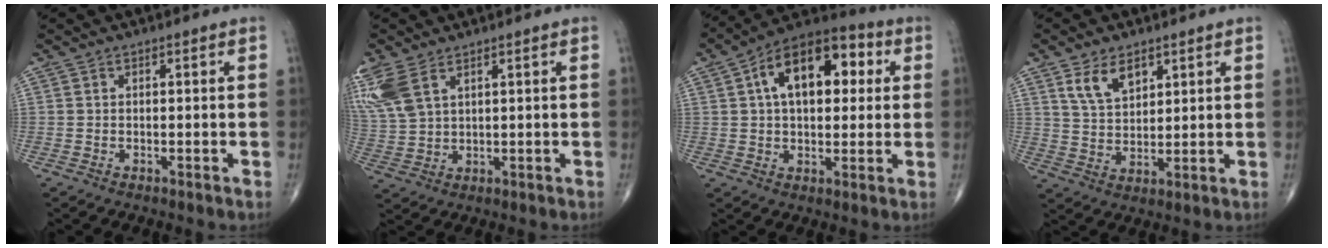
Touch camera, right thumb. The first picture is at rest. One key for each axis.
{"total": 9.9, "fx": 5.3, "fy": 5.1, "fz": 6.7, "tx": -0.170, "ty": -0.002, "tz": 0.119}
{"total": 17.2, "fx": 4.2, "fy": 9.6, "fz": 13.6, "tx": -0.181, "ty": 0.026, "tz": 0.057}
{"total": 7.0, "fx": 3.9, "fy": 4.0, "fz": 4.2, "tx": -0.060, "ty": -0.023, "tz": 0.080}